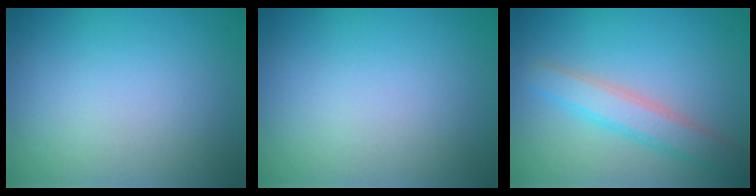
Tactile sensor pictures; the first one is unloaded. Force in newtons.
{"total": 0.0}
{"total": 3.3, "press": 3.3, "slide": 0.2}